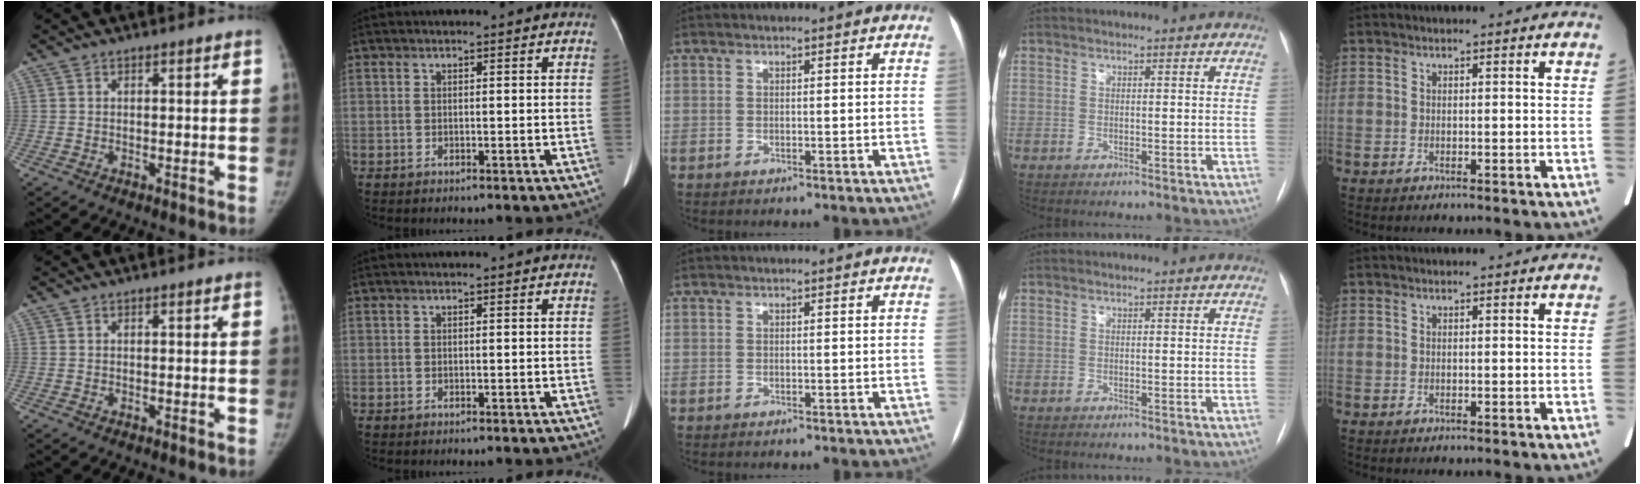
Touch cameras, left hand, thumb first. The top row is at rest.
{}